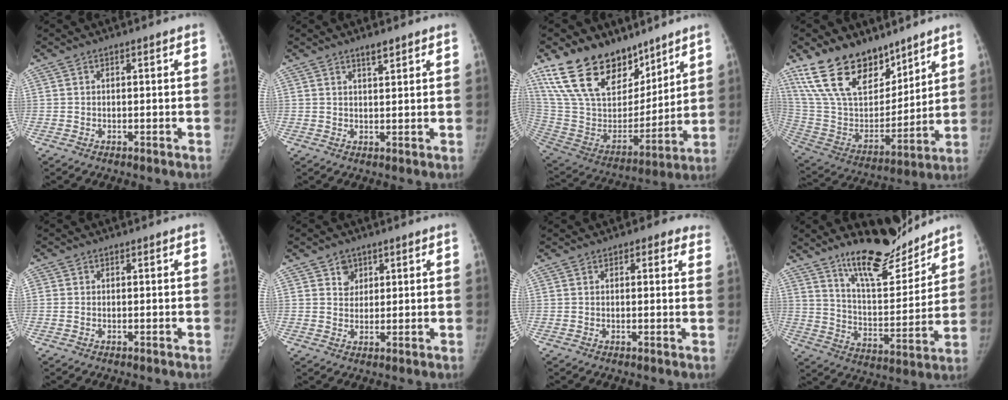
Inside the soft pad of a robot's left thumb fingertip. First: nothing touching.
{"total": 2.3, "force": [1.8, 0.6, 1.2], "torque": [-0.014, -0.013, 0.031]}
{"total": 23.9, "force": [17.2, 12.6, 10.9], "torque": [-0.170, -0.072, 0.322]}
{"total": 21.6, "force": [15.2, 11.1, 10.6], "torque": [-0.155, -0.061, 0.293]}
{"total": 0.6, "force": [-0.1, 0.5, 0.3], "torque": [-0.004, 0.001, -0.003]}
{"total": 3.4, "force": [1.8, 2.8, 0.7], "torque": [0.014, -0.010, 0.030]}
{"total": 5.2, "force": [3.8, 2.8, 2.3], "torque": [0.017, -0.007, 0.030]}
{"total": 16.5, "force": [13.7, 4.7, 7.9], "torque": [-0.084, -0.102, 0.230]}